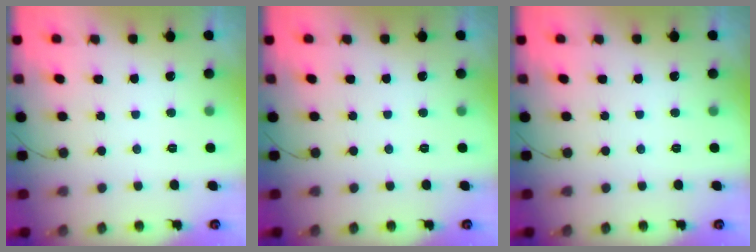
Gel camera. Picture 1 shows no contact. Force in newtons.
{"total": 0.0}
{"total": 0.0}